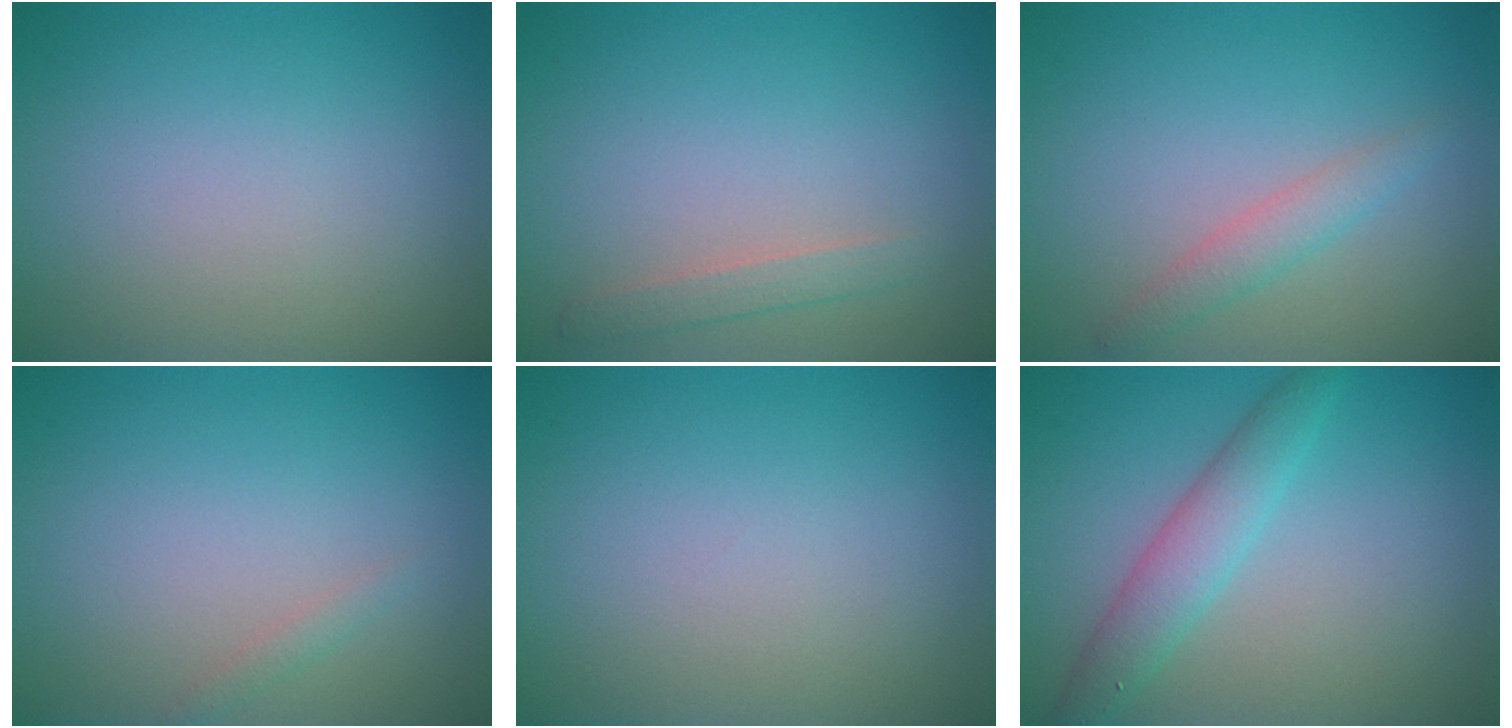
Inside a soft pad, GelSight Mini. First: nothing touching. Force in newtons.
{"total": 1.4, "press": 1.4, "slide": 0.0}
{"total": 2.7, "press": 2.7, "slide": 0.2}
{"total": 0.7, "press": 0.7, "slide": 0.0}
{"total": 0.0}
{"total": 3.4, "press": 3.4, "slide": 0.1}